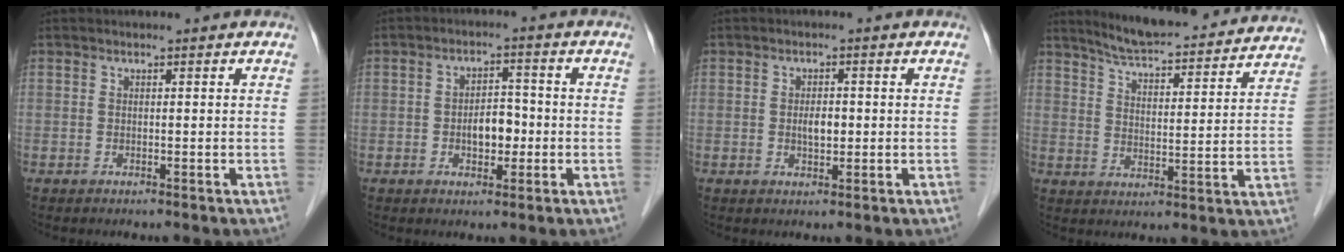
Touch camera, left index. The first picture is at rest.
{"total": 4.6, "force": [-1.3, 2.6, 3.6], "torque": [-0.062, 0.008, -0.018]}
{"total": 2.4, "force": [-0.3, 1.2, 2.1], "torque": [-0.040, -0.002, -0.004]}
{"total": 20.3, "force": [18.8, 2.5, 7.1], "torque": [-0.101, -0.010, 0.248]}